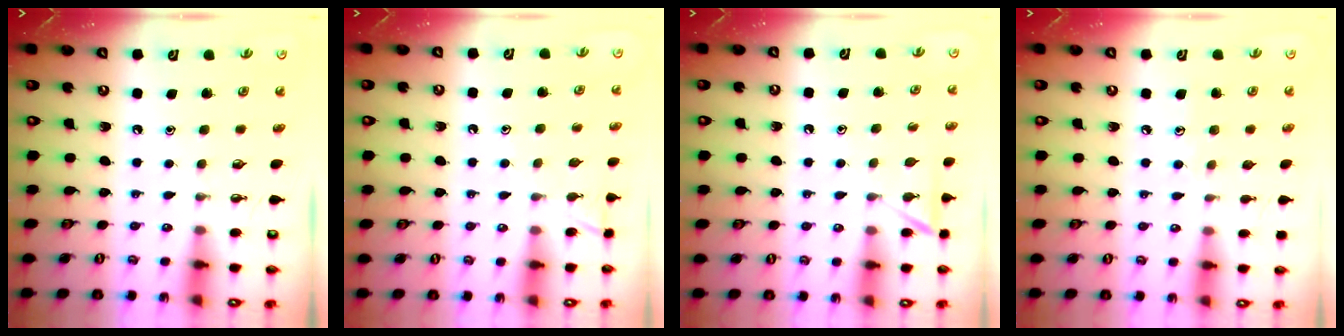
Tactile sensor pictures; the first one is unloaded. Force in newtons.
{"total": 5.4, "press": 5.3, "slide": 0.6}
{"total": 5.3, "press": 5.2, "slide": 0.6}
{"total": 5.4, "press": 5.4, "slide": 0.6}